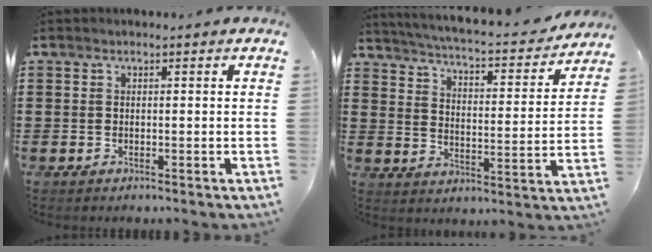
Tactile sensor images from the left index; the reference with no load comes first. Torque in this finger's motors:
{"motor_torque": [2.14, 0.00, 1.05, 0.14]}